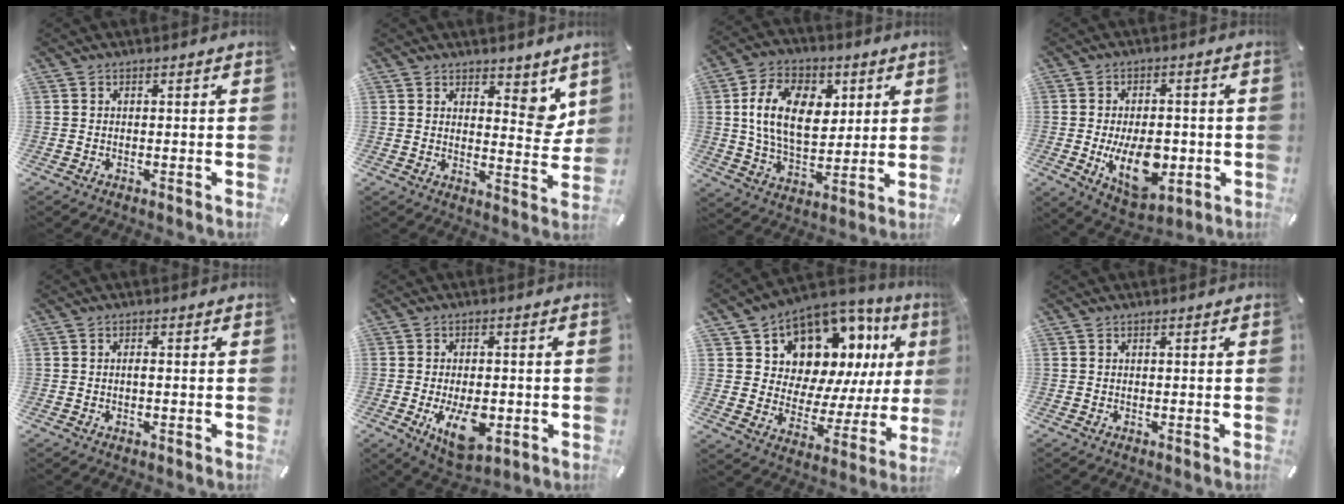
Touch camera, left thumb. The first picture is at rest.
{"total": 7.3, "force": [4.5, 4.2, 3.8], "torque": [-0.024, -0.038, 0.075]}
{"total": 16.0, "force": [4.1, 10.7, 11.2], "torque": [-0.205, 0.008, 0.071]}
{"total": 13.4, "force": [-2.8, 8.1, 10.3], "torque": [-0.176, -0.010, -0.044]}
{"total": 1.7, "force": [-0.3, 0.7, 1.5], "torque": [-0.029, 0.003, -0.007]}
{"total": 11.1, "force": [-2.8, 6.0, 8.9], "torque": [-0.144, -0.013, -0.045]}
{"total": 12.9, "force": [9.0, 8.2, 4.4], "torque": [-0.080, -0.094, 0.162]}
{"total": 0.0}